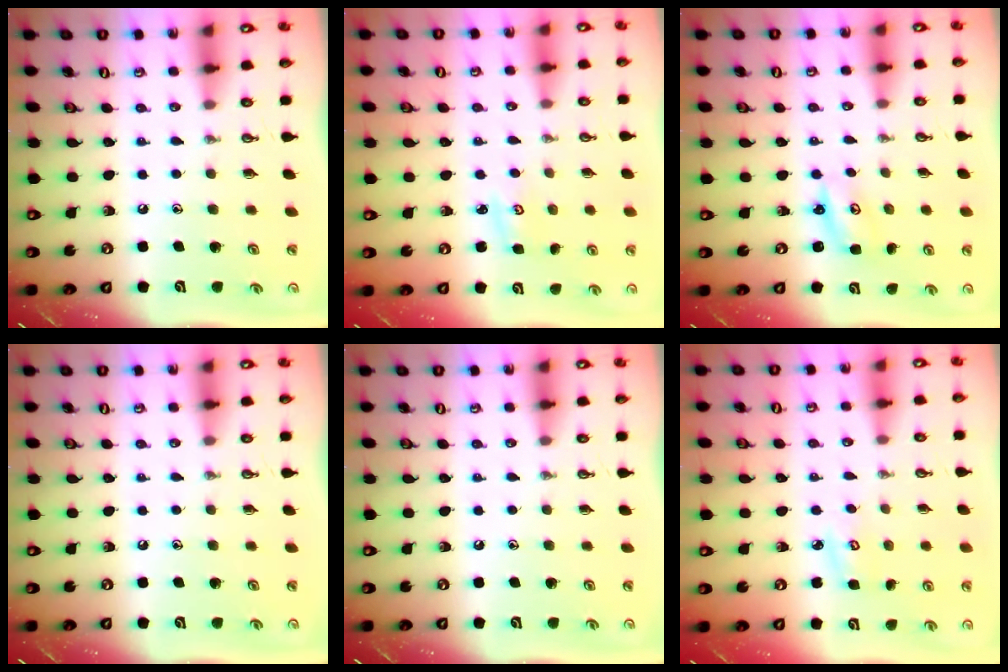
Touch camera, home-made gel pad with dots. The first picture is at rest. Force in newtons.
{"total": 2.6, "press": 2.6, "slide": 0.2}
{"total": 2.6, "press": 2.6, "slide": 0.2}
{"total": 0.0}
{"total": 0.0}
{"total": 4.5, "press": 4.5, "slide": 0.5}